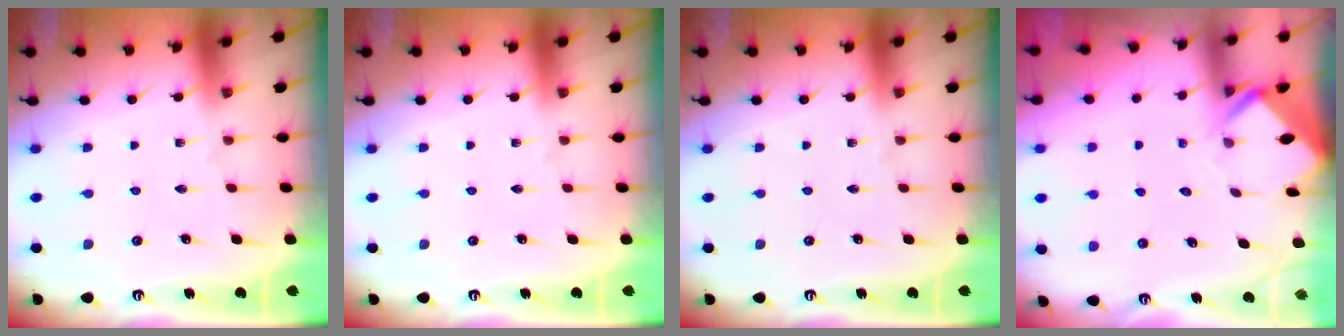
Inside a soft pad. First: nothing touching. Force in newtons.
{"total": 0.0}
{"total": 0.0}
{"total": 2.6, "press": 2.6, "slide": 0.1}